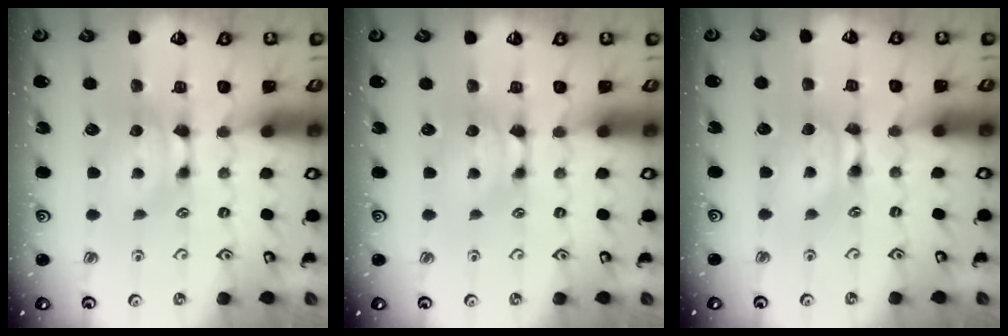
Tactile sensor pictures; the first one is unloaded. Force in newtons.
{"total": 0.0}
{"total": 1.6, "press": 1.6, "slide": 0.2}